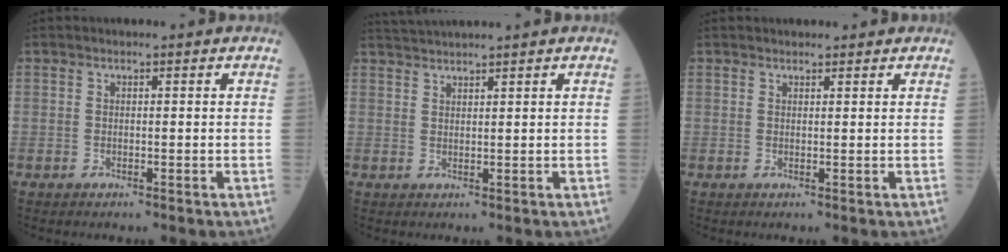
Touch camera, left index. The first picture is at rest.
{"total": 3.8, "force": [3.5, -1.2, 0.9], "torque": [-0.014, 0.022, 0.068]}
{"total": 2.0, "force": [1.9, 0.7, 0.3], "torque": [-0.006, 0.011, 0.017]}